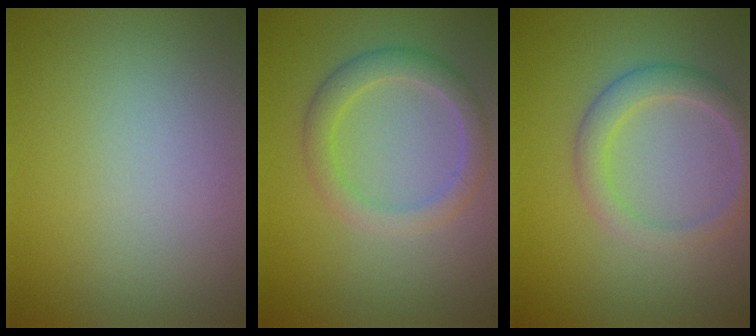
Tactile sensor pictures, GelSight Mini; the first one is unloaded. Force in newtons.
{"total": 2.9, "press": 2.9, "slide": 0.1}
{"total": 2.7, "press": 2.7, "slide": 0.2}